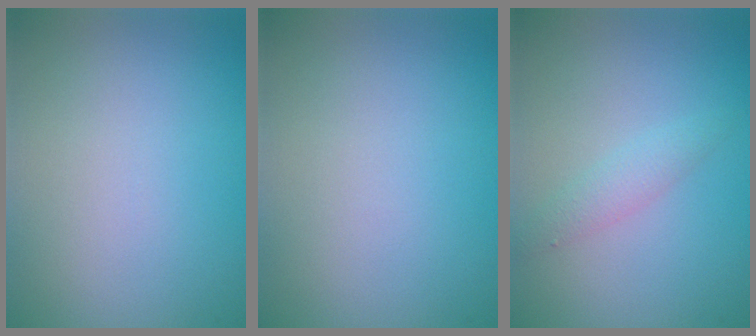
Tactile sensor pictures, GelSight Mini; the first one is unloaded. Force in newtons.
{"total": 0.0}
{"total": 1.5, "press": 1.5, "slide": 0.0}